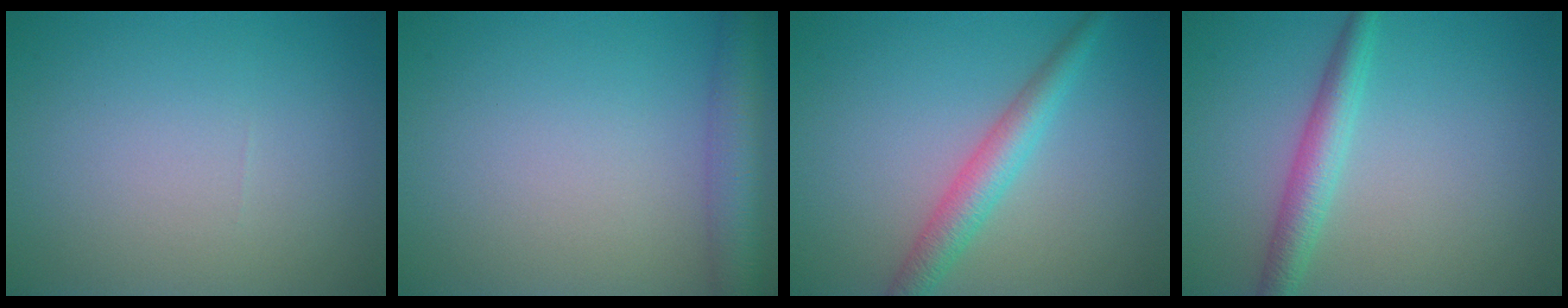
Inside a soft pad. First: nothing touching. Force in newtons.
{"total": 4.5, "press": 4.5, "slide": 0.3}
{"total": 3.4, "press": 3.4, "slide": 0.1}
{"total": 3.1, "press": 3.1, "slide": 0.1}